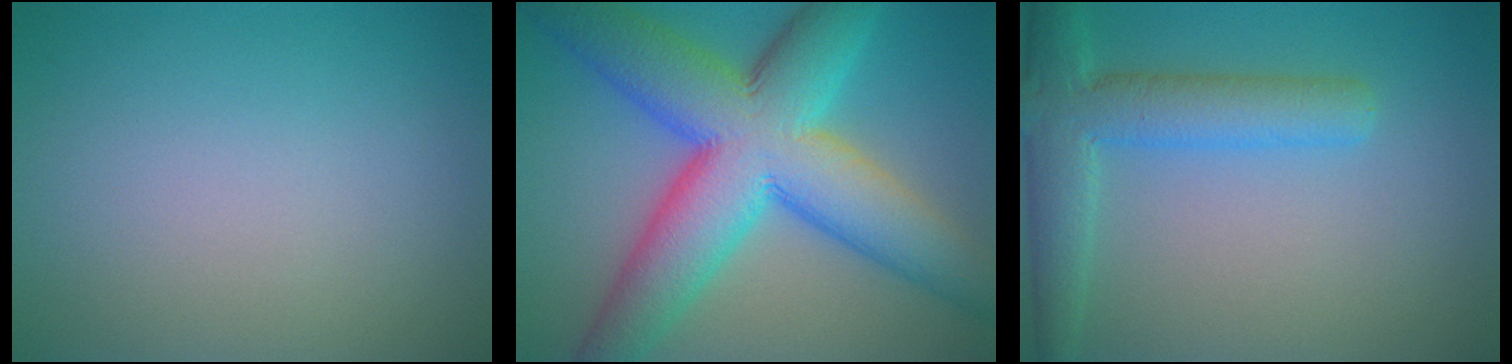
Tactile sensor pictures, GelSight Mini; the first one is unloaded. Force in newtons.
{"total": 13.5, "press": 13.5, "slide": 0.2}
{"total": 5.4, "press": 5.4, "slide": 0.3}